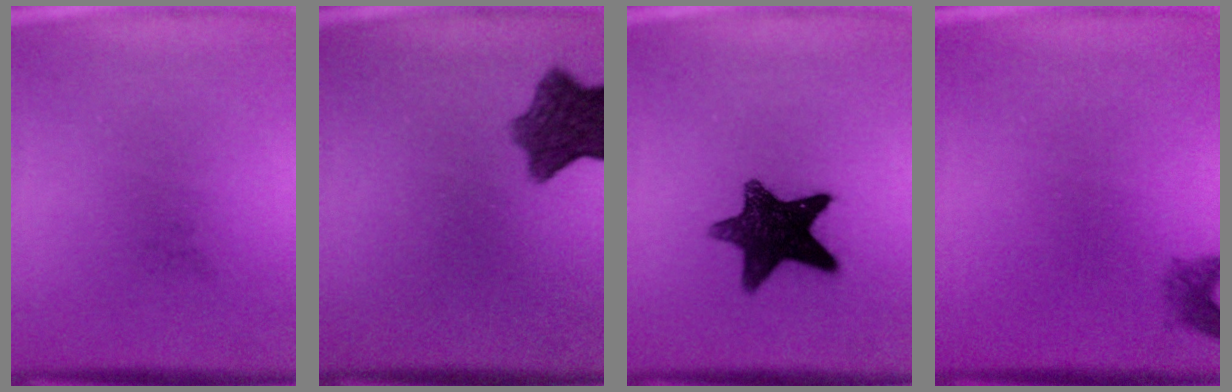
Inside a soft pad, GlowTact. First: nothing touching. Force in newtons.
{"total": 8.1}
{"total": 12.8}
{"total": 1.5}